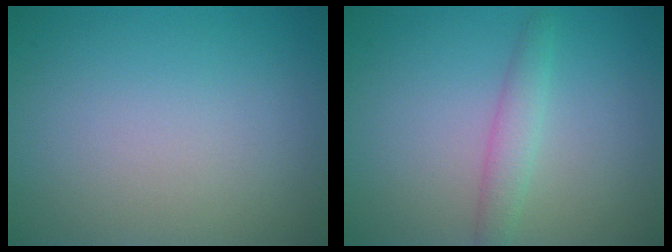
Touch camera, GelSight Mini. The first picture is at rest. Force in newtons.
{"total": 2.0, "press": 2.0, "slide": 0.0}